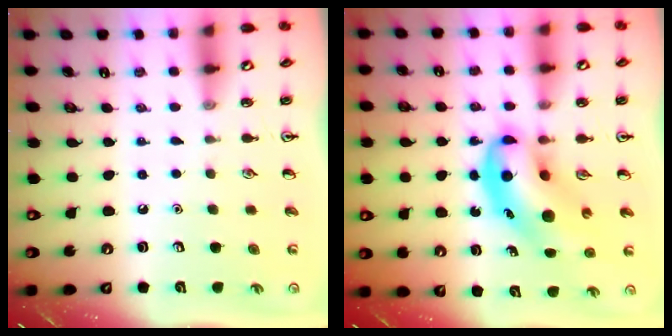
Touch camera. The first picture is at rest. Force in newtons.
{"total": 12.5, "press": 12.0, "slide": 3.5}